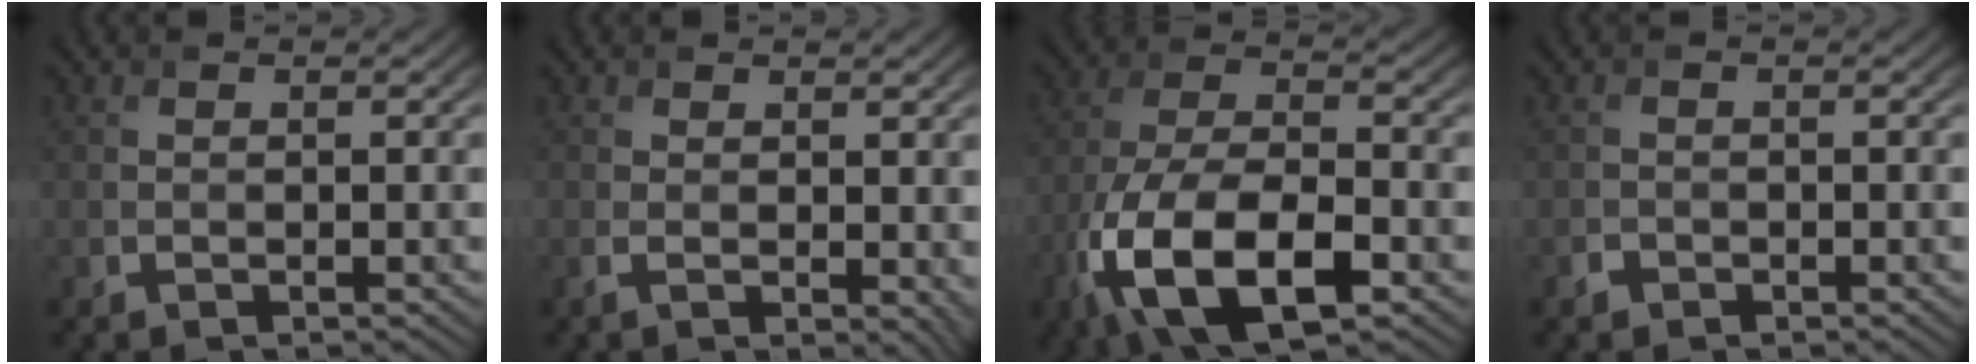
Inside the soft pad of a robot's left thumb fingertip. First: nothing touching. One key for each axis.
{"total": 2.2, "fx": 0.3, "fy": 1.1, "fz": 1.9, "tx": -0.028, "ty": -0.002, "tz": 0.007}
{"total": 13.8, "fx": -6.0, "fy": 6.1, "fz": 10.8, "tx": -0.238, "ty": -0.020, "tz": -0.122}
{"total": 0.8, "fx": -0.6, "fy": 0.5, "fz": 0.2, "tx": -0.004, "ty": 0.004, "tz": -0.014}